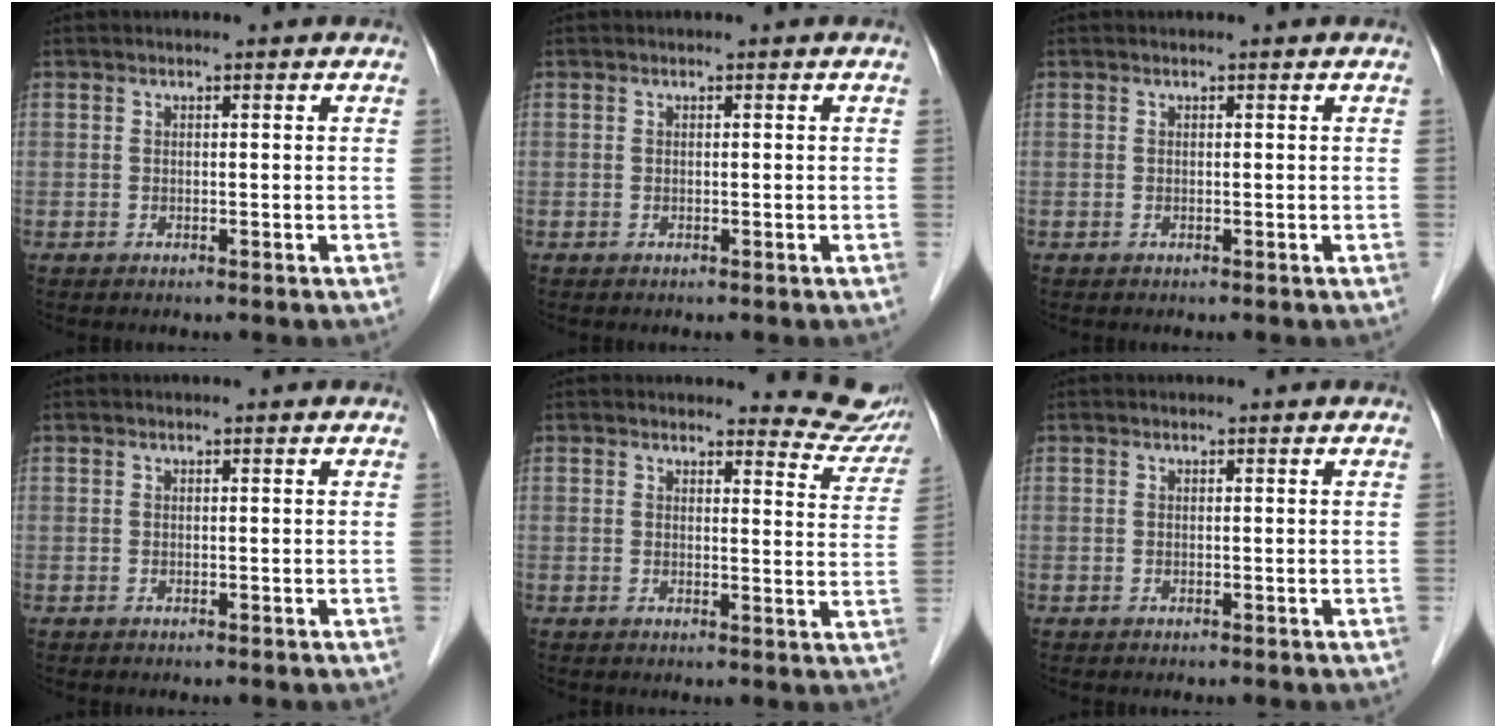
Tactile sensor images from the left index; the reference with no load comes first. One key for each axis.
{"total": 0.0}
{"total": 0.0}
{"total": 0.0}
{"total": 7.5, "fx": 7.3, "fy": 1.6, "fz": -0.3, "tx": 0.026, "ty": -0.044, "tz": 0.056}
{"total": 0.0}